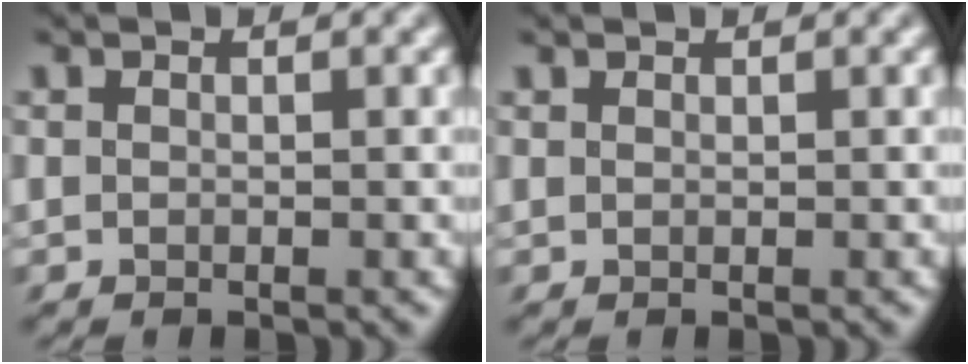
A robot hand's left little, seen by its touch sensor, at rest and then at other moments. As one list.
[{"total": 0.5, "force": [0.5, 0.0, 0.0], "torque": [-0.003, 0.004, 0.012]}]